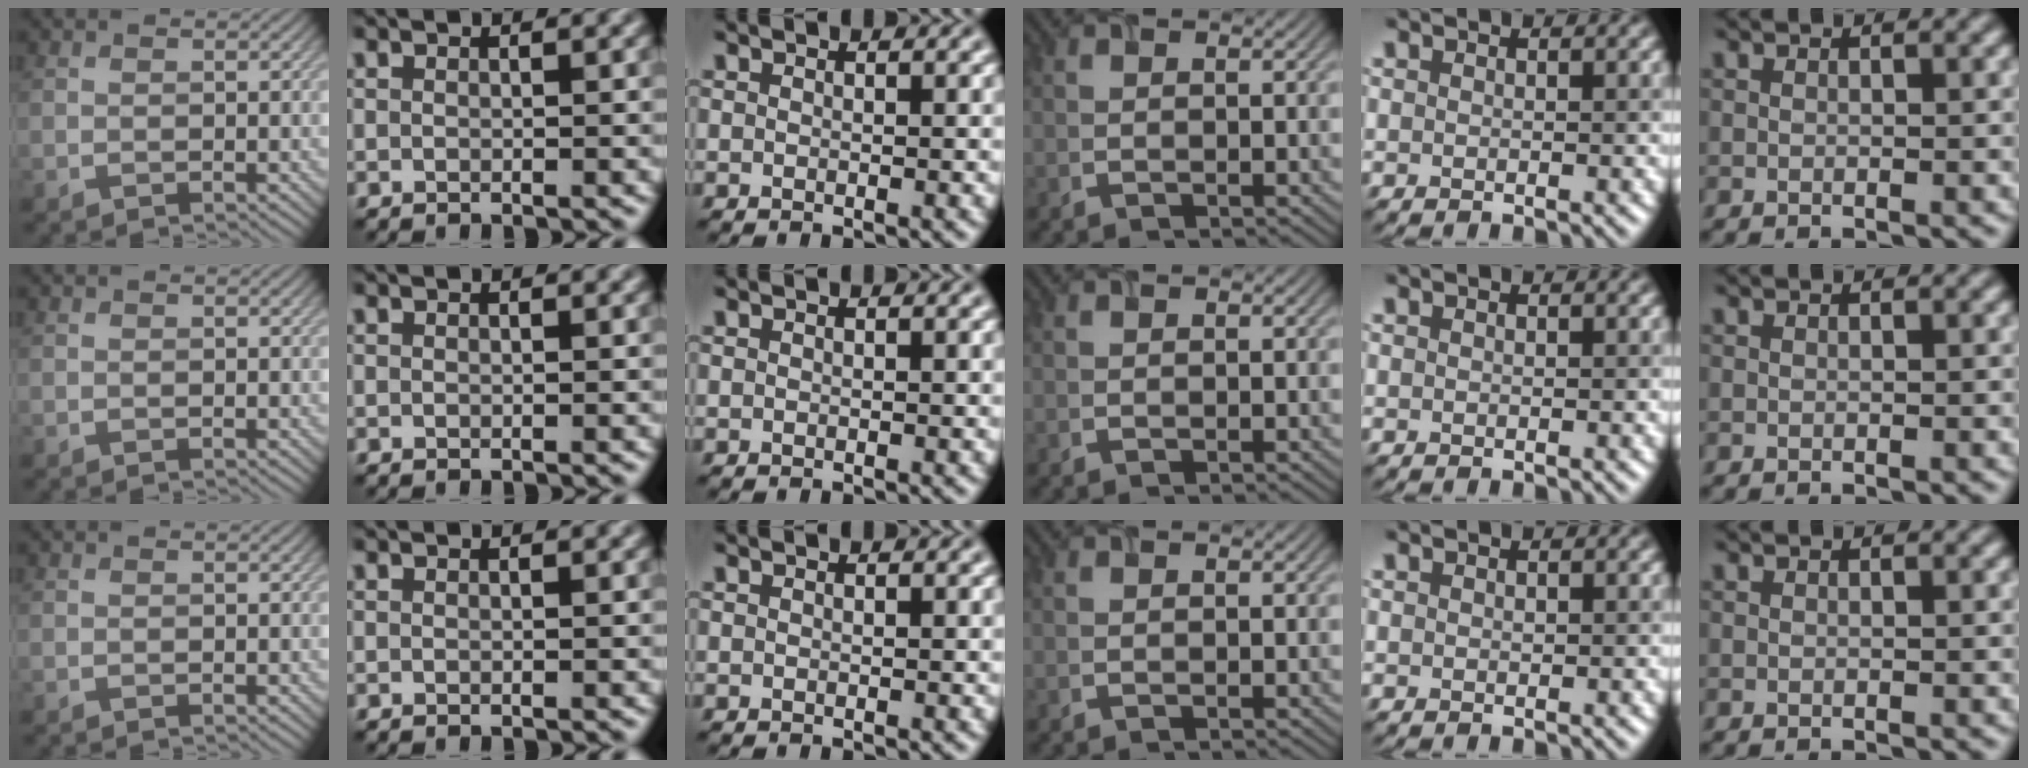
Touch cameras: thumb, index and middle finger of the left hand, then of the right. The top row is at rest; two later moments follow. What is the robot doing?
{"motion": "close", "object": "airpods case & airpods"}